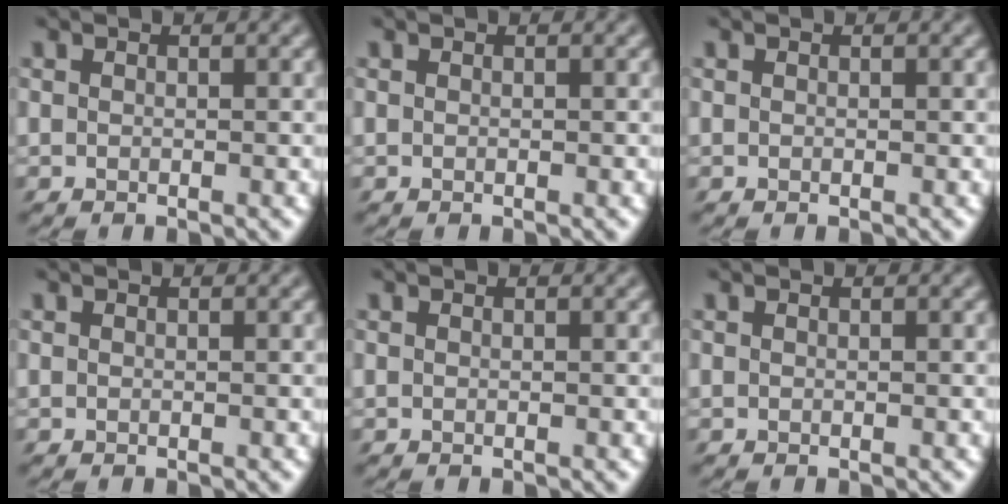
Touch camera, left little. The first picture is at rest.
{"total": 0.0}
{"total": 0.0}
{"total": 0.0}
{"total": 0.0}
{"total": 0.0}